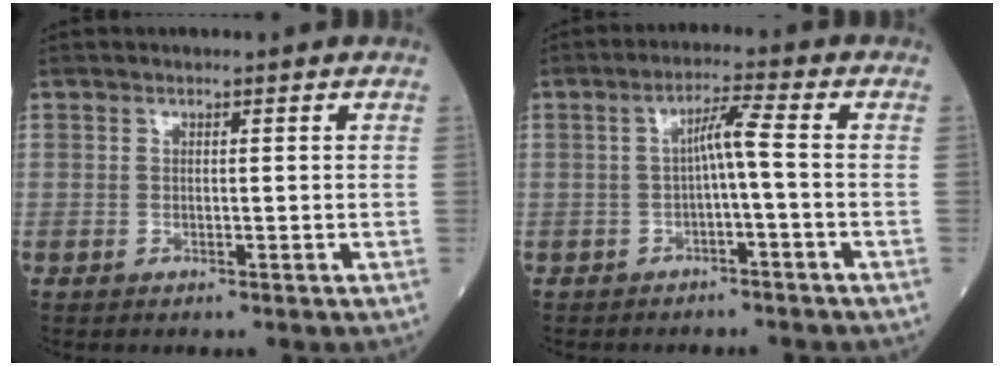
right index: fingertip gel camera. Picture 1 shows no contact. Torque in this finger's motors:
{"motor_torque": [0.51, -0.12, 0.25, 0.07]}